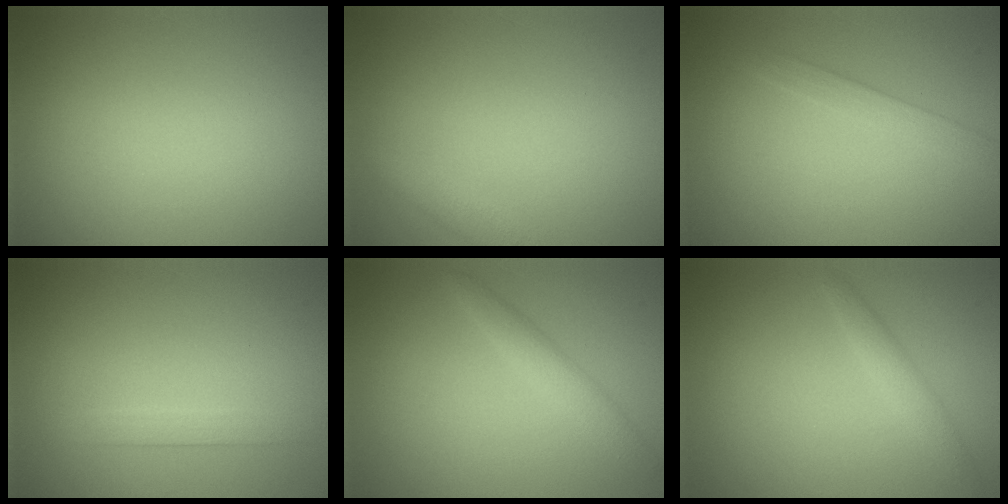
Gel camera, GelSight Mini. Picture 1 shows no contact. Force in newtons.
{"total": 1.9, "press": 1.9, "slide": 0.1}
{"total": 1.5, "press": 1.5, "slide": 0.1}
{"total": 1.5, "press": 1.5, "slide": 0.1}
{"total": 1.9, "press": 1.9, "slide": 0.1}
{"total": 1.4, "press": 1.4, "slide": 0.0}